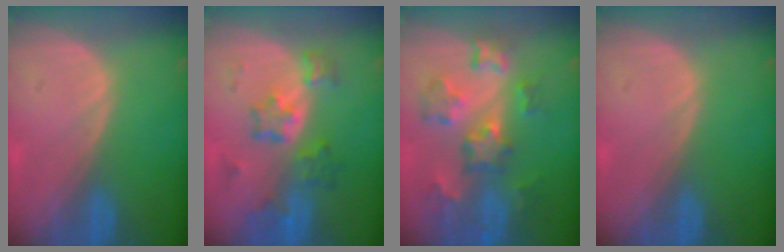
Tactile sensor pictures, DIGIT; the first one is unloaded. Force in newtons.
{"total": 7.0, "press": 6.5, "slide": 2.6}
{"total": 8.9, "press": 7.9, "slide": 4.2}
{"total": 0.0}